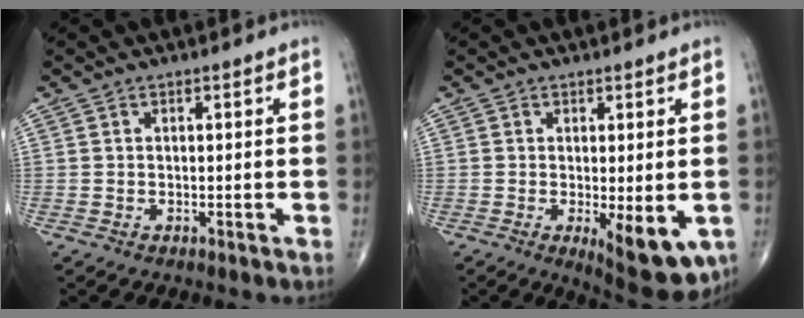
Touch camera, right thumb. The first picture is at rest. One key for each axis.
{"total": 9.4, "fx": -2.6, "fy": 3.4, "fz": 8.3, "tx": -0.101, "ty": -0.020, "tz": -0.029}